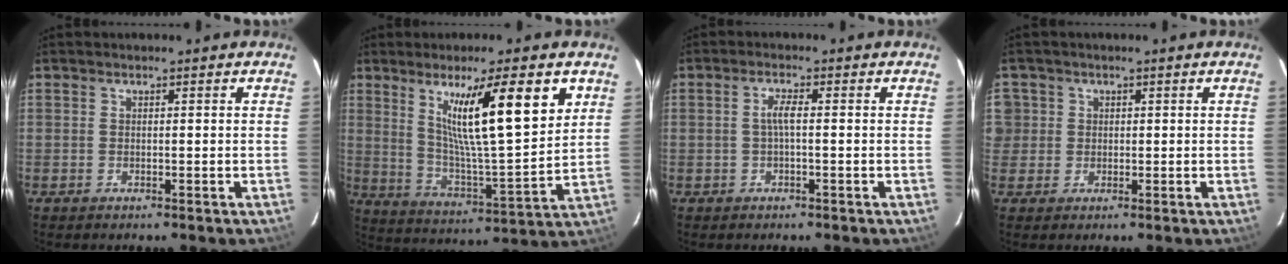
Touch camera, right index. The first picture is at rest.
{"total": 17.6, "force": [8.2, 1.8, 15.5], "torque": [-0.245, -0.008, 0.148]}
{"total": 2.2, "force": [-0.2, 0.1, 2.2], "torque": [-0.043, 0.004, -0.004]}
{"total": 3.7, "force": [0.4, 3.7, 0.2], "torque": [0.015, 0.022, 0.010]}